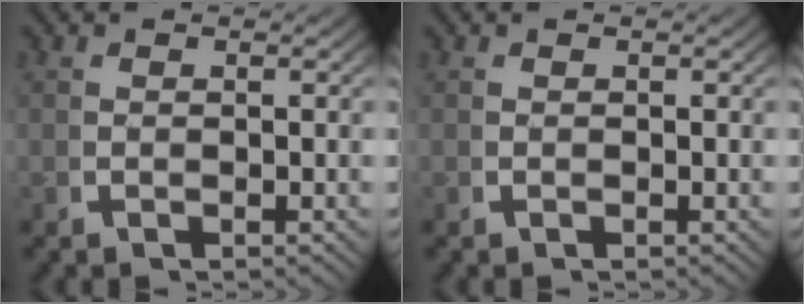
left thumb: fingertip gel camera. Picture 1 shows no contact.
{"total": 0.0}